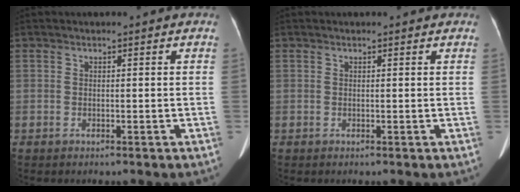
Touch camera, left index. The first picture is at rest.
{"total": 1.0, "force": [0.9, 0.3, 0.3], "torque": [-0.010, 0.005, 0.006]}